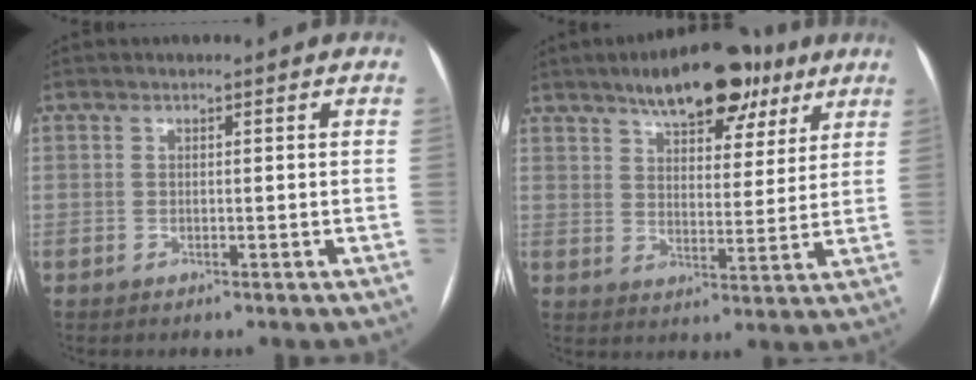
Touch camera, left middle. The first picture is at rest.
{"total": 14.6, "force": [9.9, 5.8, 9.0], "torque": [-0.128, 0.024, 0.152]}